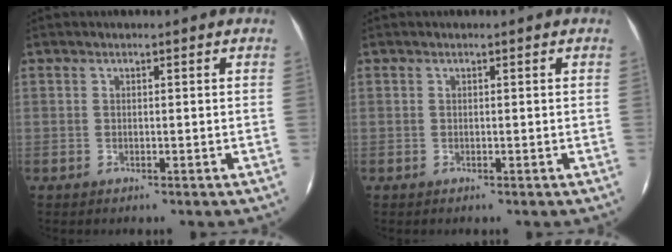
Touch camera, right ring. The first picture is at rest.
{"total": 0.0}